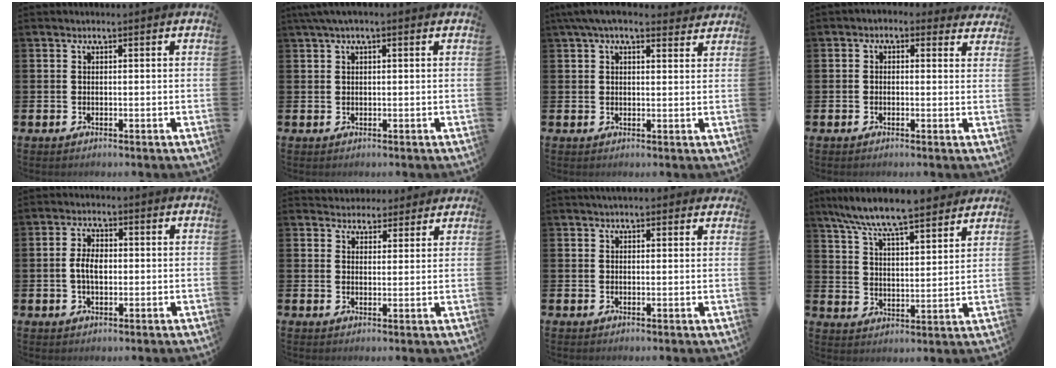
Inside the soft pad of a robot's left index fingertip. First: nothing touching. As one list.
[{"total": 1.7, "force": [0.7, 0.3, 1.5], "torque": [-0.031, 0.006, 0.013]}, {"total": 5.0, "force": [4.0, 1.5, 2.5], "torque": [-0.045, -0.011, 0.071]}, {"total": 0.7, "force": [0.3, 0.6, 0.3], "torque": [-0.010, 0.003, 0.002]}, {"total": 3.8, "force": [0.0, 2.2, 3.1], "torque": [-0.043, 0.003, -0.006]}, {"total": 3.7, "force": [3.4, 1.3, -0.3], "torque": [-0.003, -0.019, 0.061]}, {"total": 2.2, "force": [2.1, 0.5, 0.5], "torque": [0.001, -0.007, 0.036]}, {"total": 8.3, "force": [7.8, 0.5, 2.7], "torque": [-0.081, -0.051, 0.138]}]